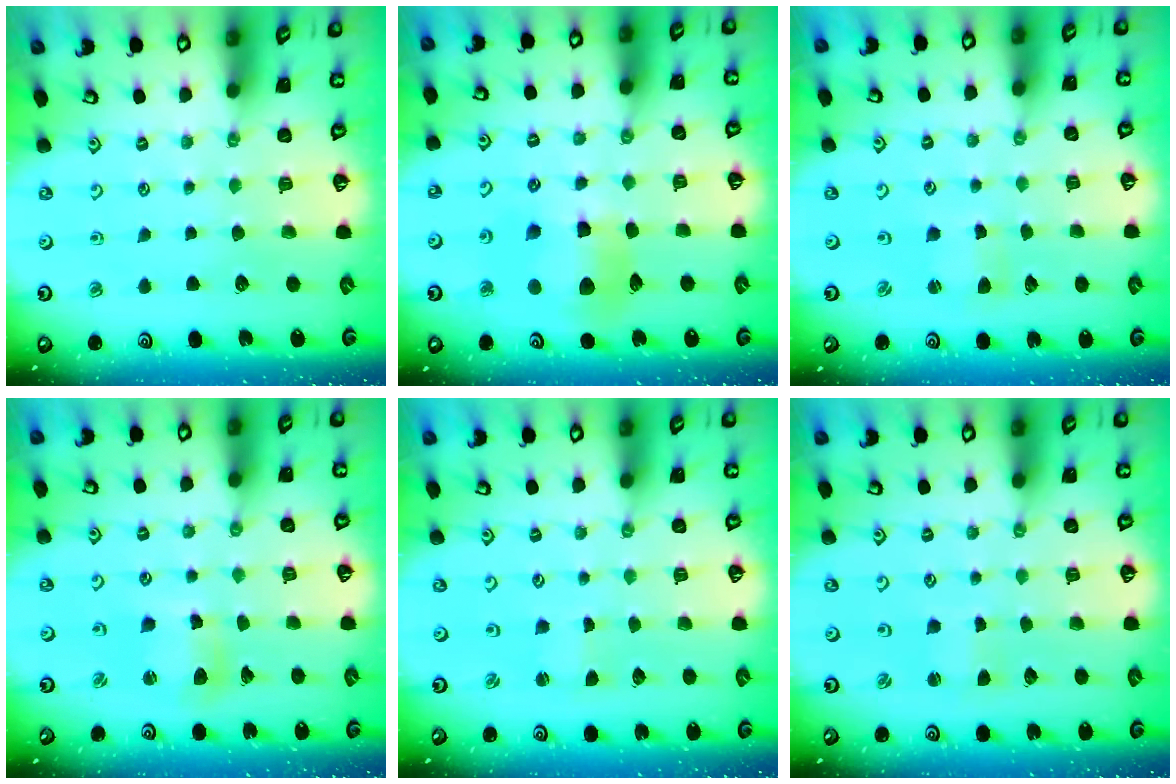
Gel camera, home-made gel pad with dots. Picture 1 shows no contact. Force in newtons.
{"total": 11.2, "press": 11.1, "slide": 1.5}
{"total": 2.2, "press": 2.2, "slide": 0.3}
{"total": 7.2, "press": 7.1, "slide": 1.2}
{"total": 0.0}
{"total": 1.8, "press": 1.7, "slide": 0.4}